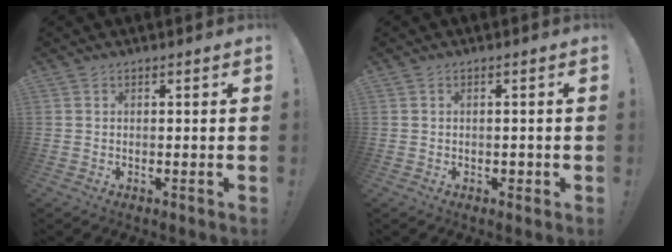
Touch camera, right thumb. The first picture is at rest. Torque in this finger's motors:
{"motor_torque": [0.03, 0.20, 0.00, -0.02, -0.02]}